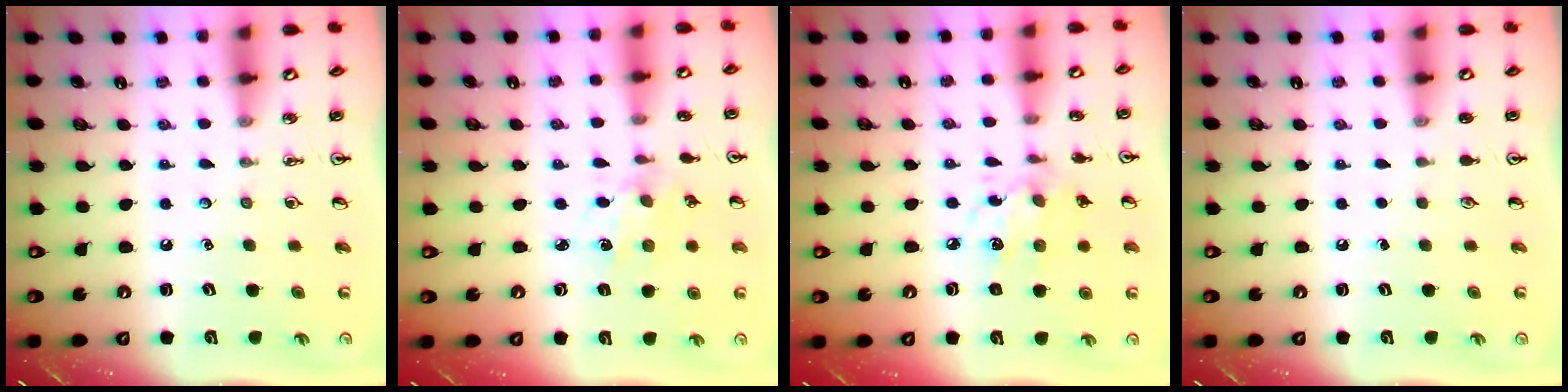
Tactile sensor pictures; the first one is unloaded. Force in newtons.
{"total": 1.7, "press": 1.6, "slide": 0.1}
{"total": 7.9, "press": 7.9, "slide": 0.6}
{"total": 0.0}